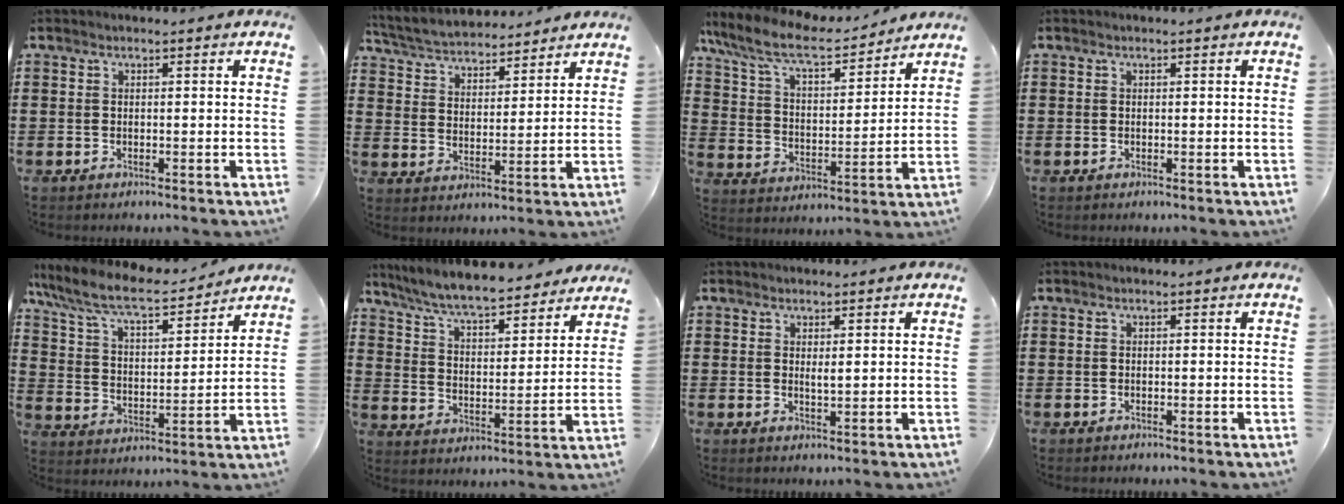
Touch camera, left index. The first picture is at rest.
{"total": 4.7, "force": [4.6, 0.6, 0.5], "torque": [-0.034, -0.027, 0.079]}
{"total": 9.7, "force": [8.2, 2.2, 4.6], "torque": [-0.123, -0.040, 0.142]}
{"total": 0.0}
{"total": 8.8, "force": [7.5, 1.6, 4.3], "torque": [-0.112, -0.038, 0.127]}
{"total": 7.7, "force": [7.1, 0.6, 3.0], "torque": [-0.087, -0.040, 0.123]}
{"total": 1.5, "force": [0.6, 0.4, 1.3], "torque": [-0.027, 0.001, 0.010]}
{"total": 0.0}